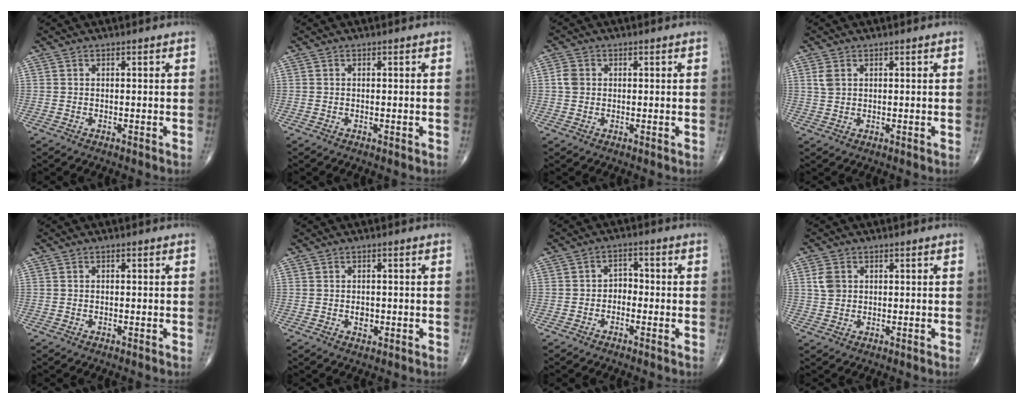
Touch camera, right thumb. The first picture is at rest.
{"total": 0.0}
{"total": 2.5, "force": [0.3, 2.1, 1.3], "torque": [-0.022, 0.006, 0.002]}
{"total": 2.1, "force": [0.8, 1.4, 1.4], "torque": [-0.030, 0.004, 0.022]}
{"total": 0.0}
{"total": 2.0, "force": [-0.3, 1.4, 1.4], "torque": [-0.016, 0.001, -0.002]}
{"total": 1.5, "force": [-0.5, 1.2, 0.8], "torque": [-0.003, 0.006, -0.013]}
{"total": 3.4, "force": [0.9, 2.7, 1.9], "torque": [-0.030, 0.002, 0.019]}